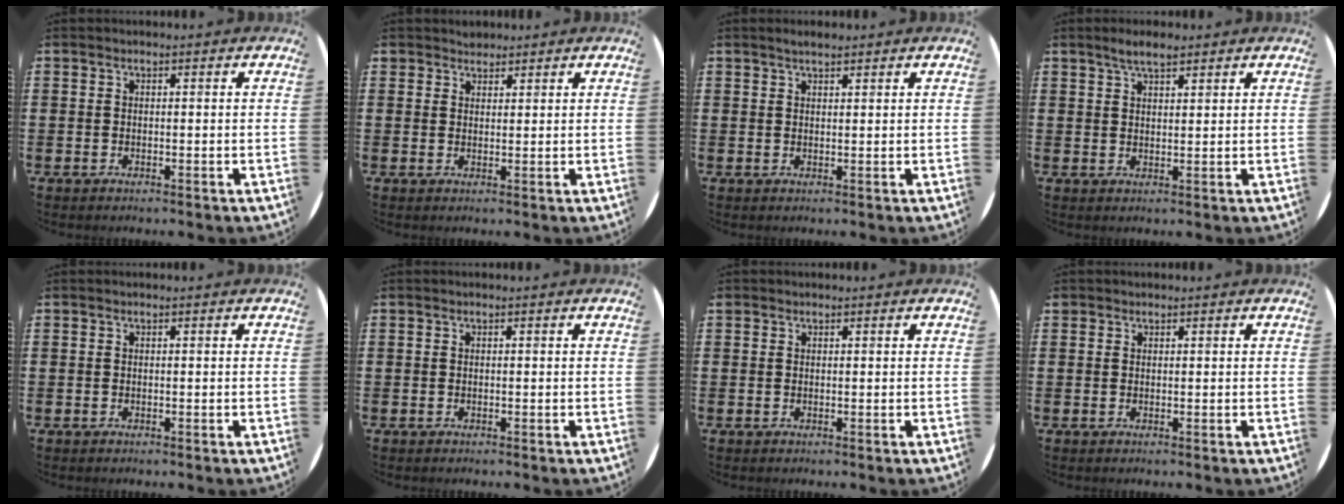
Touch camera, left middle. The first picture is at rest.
{"total": 1.7, "force": [1.6, 0.6, -0.2], "torque": [0.001, 0.004, 0.032]}
{"total": 1.5, "force": [1.3, 0.3, 0.7], "torque": [-0.015, 0.004, 0.023]}
{"total": 3.2, "force": [2.5, 0.9, 1.7], "torque": [-0.029, 0.001, 0.044]}
{"total": 0.0}
{"total": 0.0}
{"total": 0.0}
{"total": 0.5, "force": [0.5, 0.2, -0.1], "torque": [0.003, 0.004, 0.009]}